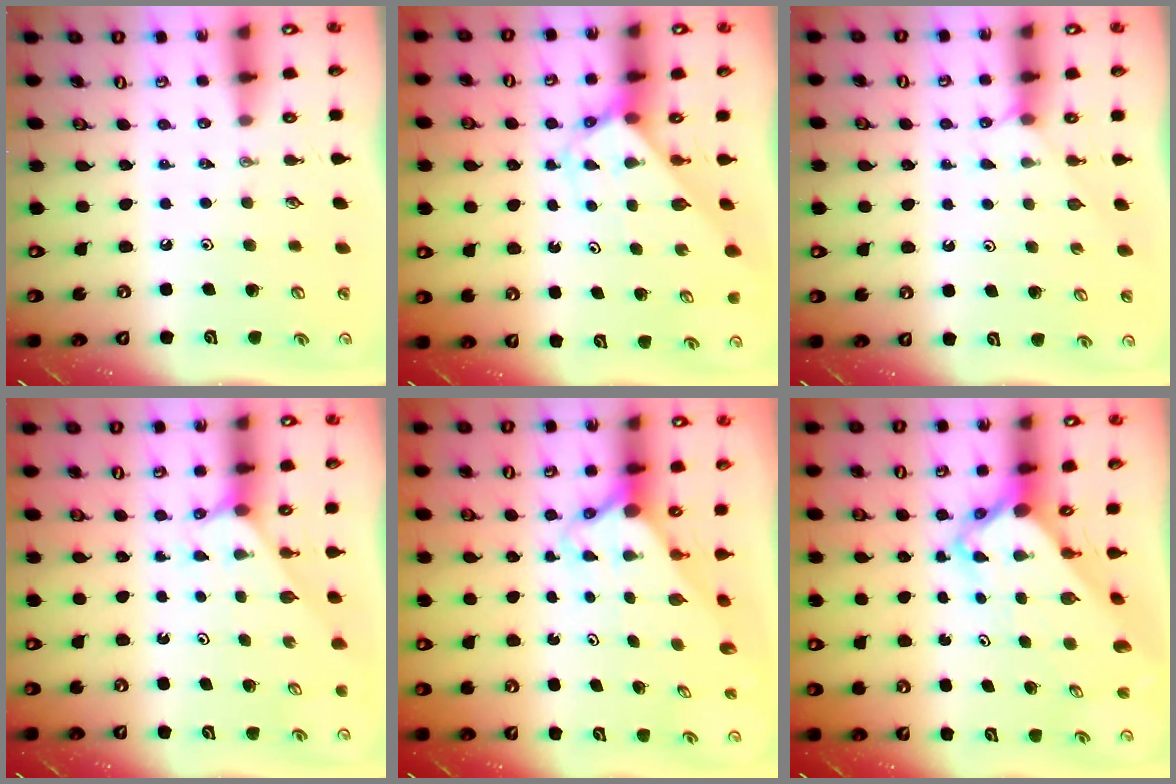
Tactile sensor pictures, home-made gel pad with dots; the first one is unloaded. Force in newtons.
{"total": 2.7, "press": 2.7, "slide": 0.2}
{"total": 4.5, "press": 4.5, "slide": 0.6}
{"total": 2.9, "press": 2.9, "slide": 0.4}
{"total": 2.7, "press": 2.7, "slide": 0.2}
{"total": 5.1, "press": 5.1, "slide": 0.3}